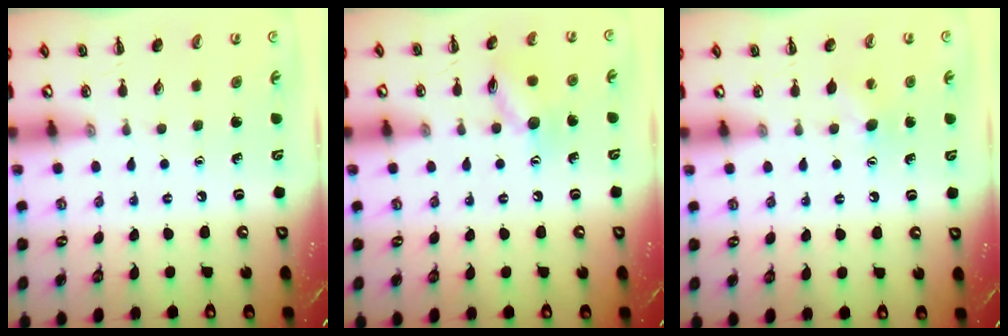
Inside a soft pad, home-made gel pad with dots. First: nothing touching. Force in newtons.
{"total": 9.4, "press": 9.4, "slide": 0.5}
{"total": 5.0, "press": 4.8, "slide": 1.4}